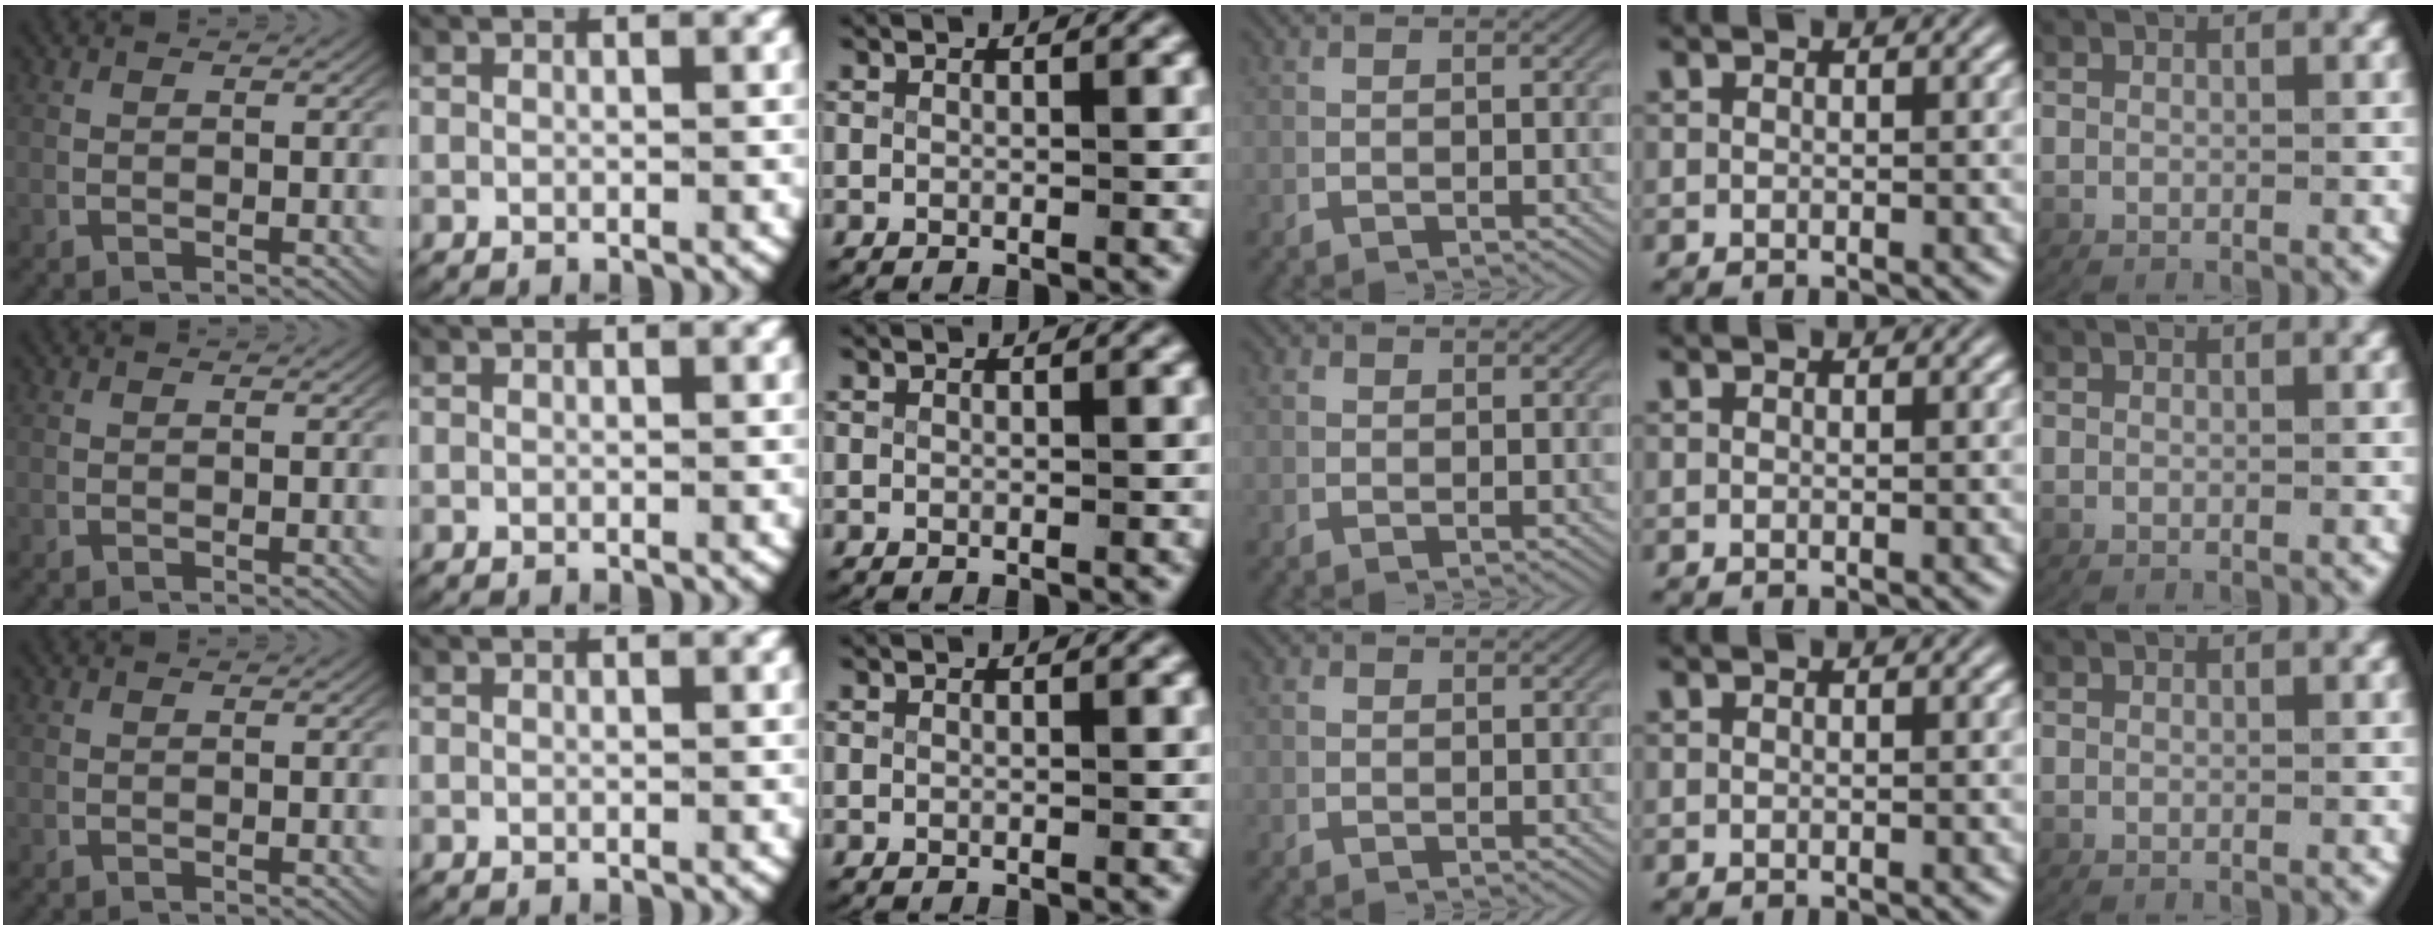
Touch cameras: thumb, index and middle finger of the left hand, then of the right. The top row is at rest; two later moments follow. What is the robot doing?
{"motion": "lift_and_place", "object": "paper towel"}